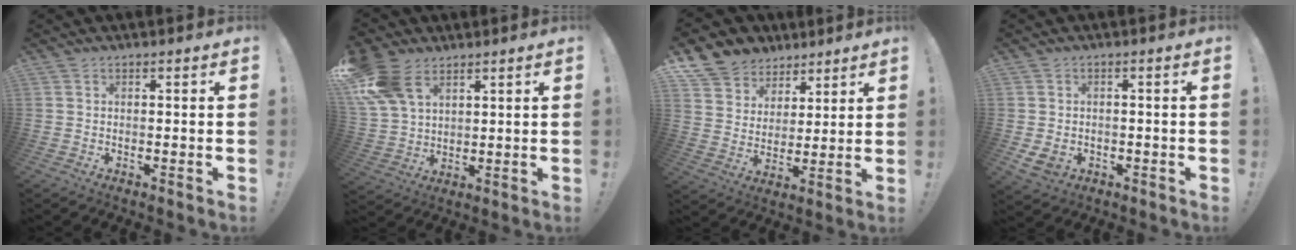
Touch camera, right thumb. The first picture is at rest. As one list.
[{"total": 13.1, "force": [7.3, 8.3, 7.1], "torque": [-0.146, -0.024, 0.145]}, {"total": 10.1, "force": [6.7, 7.4, 1.5], "torque": [-0.027, -0.054, 0.134]}, {"total": 5.2, "force": [-1.3, 3.9, 3.3], "torque": [-0.060, -0.001, -0.020]}]